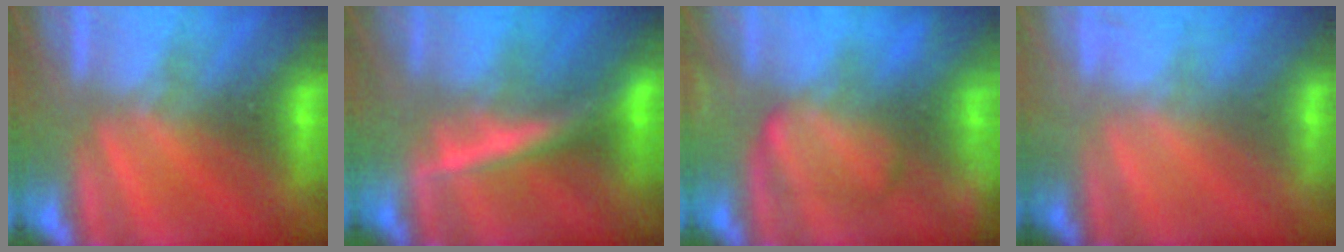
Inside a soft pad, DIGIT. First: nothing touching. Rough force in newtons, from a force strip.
{"total": 2.4}
{"total": 6.9}
{"total": 2.2}